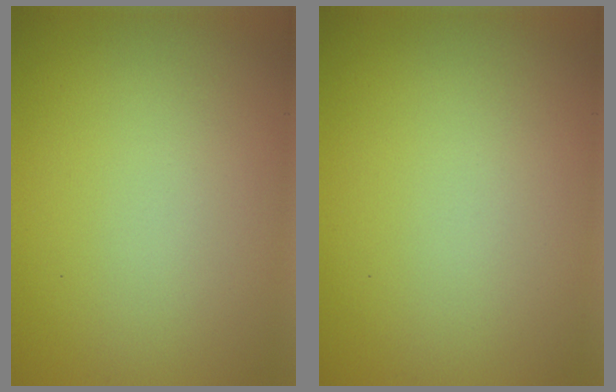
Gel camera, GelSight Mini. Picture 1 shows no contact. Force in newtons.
{"total": 0.0}